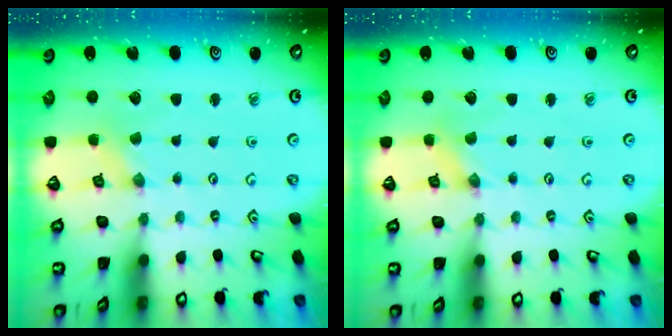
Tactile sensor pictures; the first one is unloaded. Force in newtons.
{"total": 0.5, "press": 0.5, "slide": 0.1}